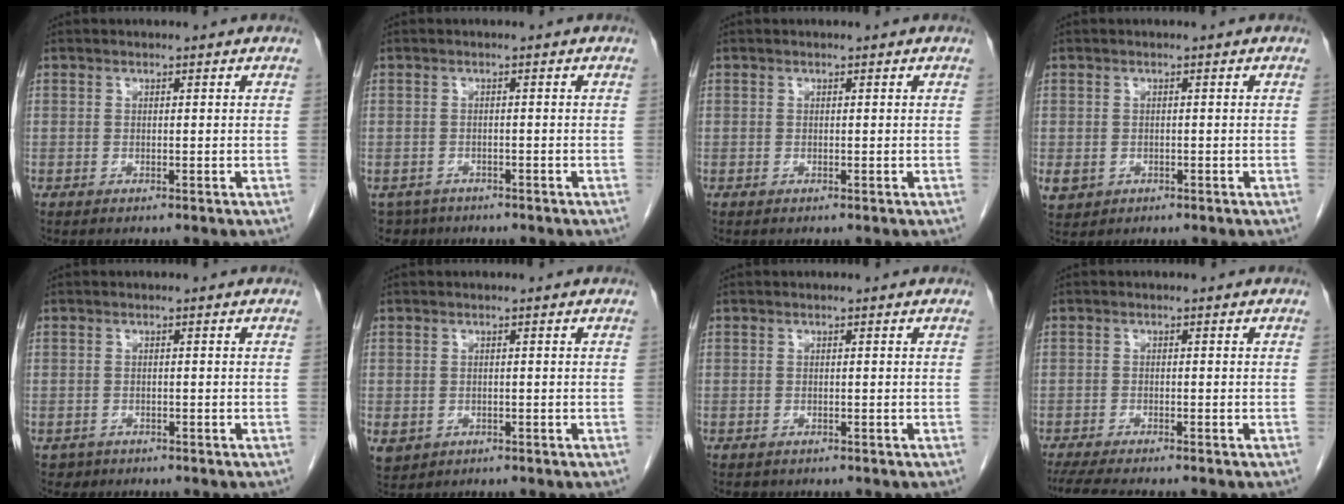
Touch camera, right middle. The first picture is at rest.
{"total": 3.3, "force": [-2.4, 2.3, 0.1], "torque": [0.001, 0.002, -0.040]}
{"total": 0.0}
{"total": 3.2, "force": [-1.0, 2.8, 1.4], "torque": [-0.031, -0.005, -0.008]}
{"total": 1.4, "force": [-0.9, 1.1, -0.1], "torque": [-0.004, 0.004, -0.012]}
{"total": 4.6, "force": [-1.7, 4.0, 1.7], "torque": [-0.044, -0.005, -0.019]}
{"total": 0.5, "force": [-0.4, 0.4, 0.1], "torque": [-0.013, 0.001, -0.003]}
{"total": 6.6, "force": [-5.6, 0.6, 3.5], "torque": [-0.052, -0.014, -0.090]}